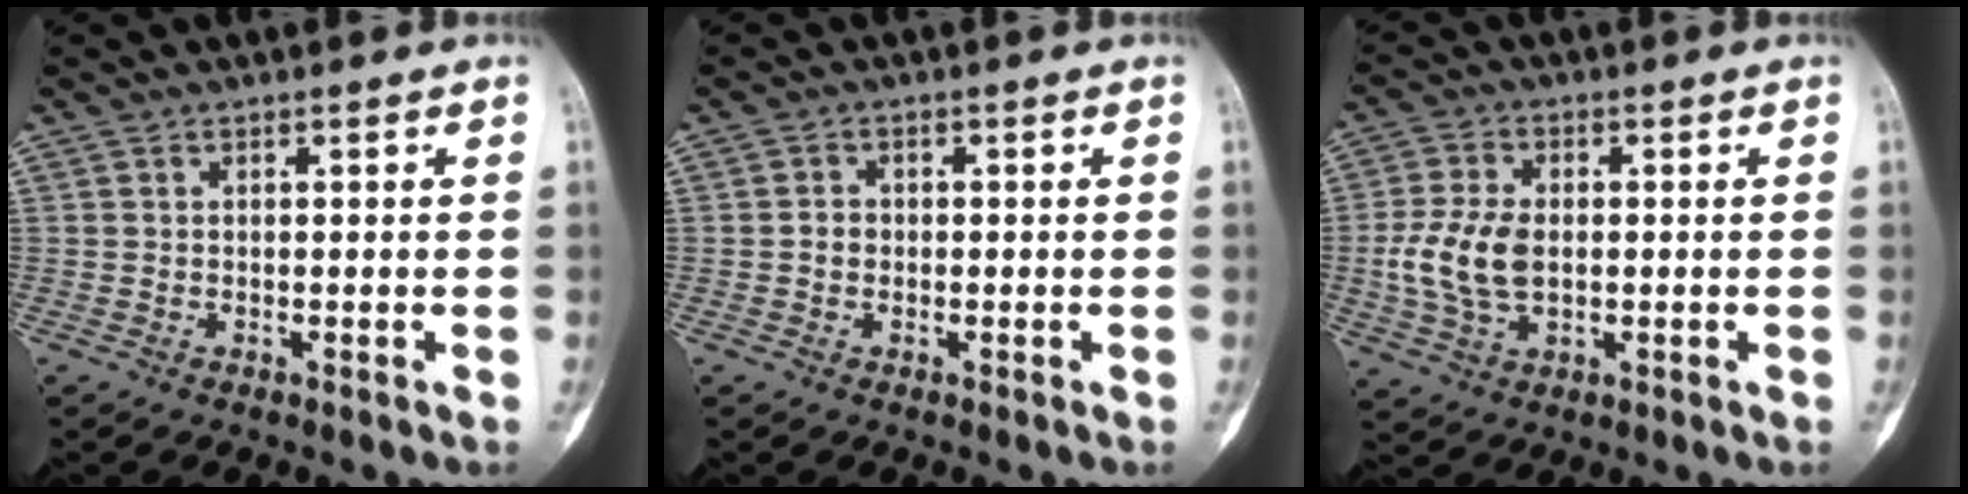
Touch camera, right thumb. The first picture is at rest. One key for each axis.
{"total": 1.8, "fx": -0.3, "fy": 1.6, "fz": 0.8, "tx": -0.006, "ty": 0.007, "tz": -0.007}
{"total": 9.8, "fx": -0.4, "fy": 6.0, "fz": 7.7, "tx": -0.162, "ty": 0.003, "tz": -0.007}